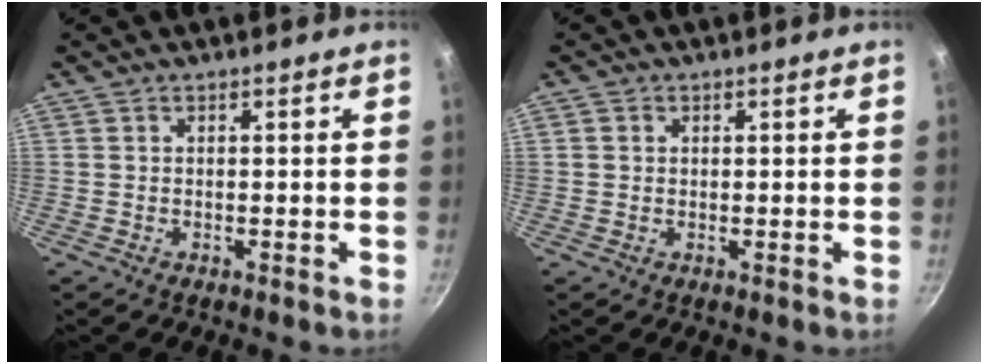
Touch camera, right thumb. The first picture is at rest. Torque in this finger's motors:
{"motor_torque": [-0.01, -0.11, -0.13, -0.13, -0.07]}